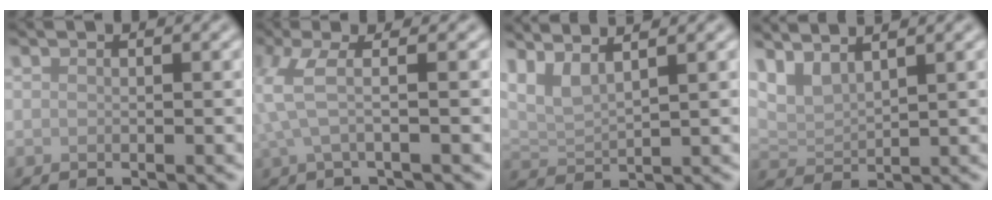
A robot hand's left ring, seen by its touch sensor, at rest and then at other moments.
{"total": 2.8, "force": [0.2, 0.5, 2.7], "torque": [-0.063, 0.001, 0.002]}
{"total": 3.6, "force": [2.9, 0.9, 2.0], "torque": [-0.051, 0.009, 0.062]}
{"total": 3.2, "force": [2.7, 1.0, 1.6], "torque": [-0.040, 0.004, 0.059]}